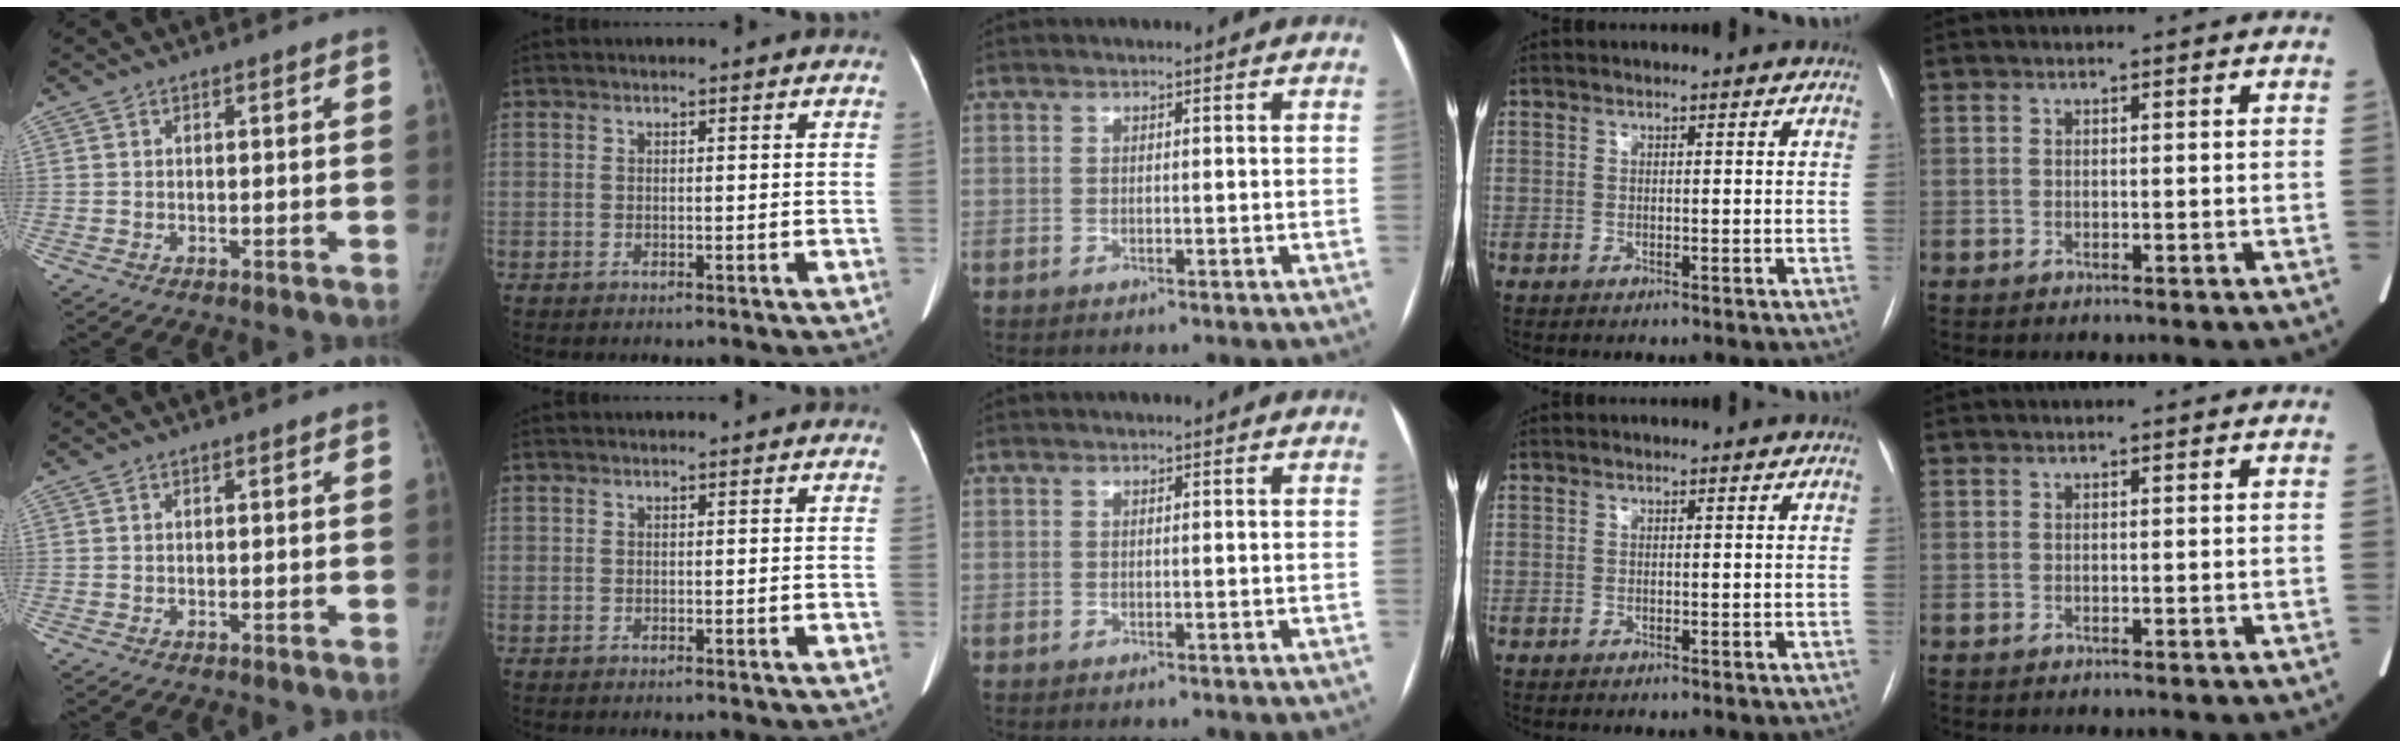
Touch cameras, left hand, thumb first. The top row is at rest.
{}